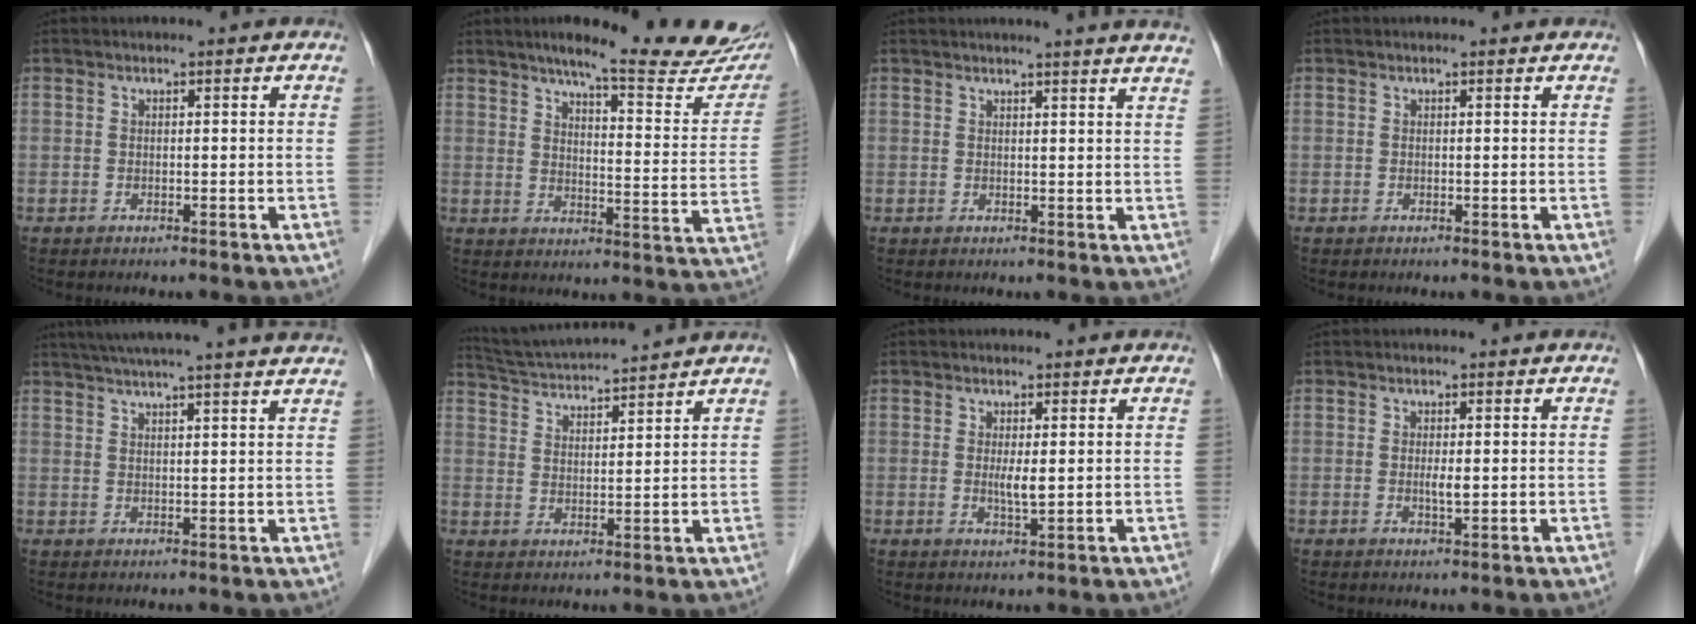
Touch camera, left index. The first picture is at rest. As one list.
[{"total": 20.4, "force": [17.2, 2.3, 10.8], "torque": [-0.136, -0.046, 0.207]}, {"total": 10.1, "force": [9.3, -0.8, 3.7], "torque": [-0.045, -0.016, 0.088]}, {"total": 0.0}, {"total": 19.5, "force": [17.2, -0.3, 9.2], "torque": [-0.151, 0.017, 0.222]}, {"total": 12.1, "force": [11.4, -0.2, 4.1], "torque": [-0.083, 0.023, 0.183]}, {"total": 2.2, "force": [0.3, 0.3, 2.2], "torque": [-0.045, -0.006, 0.008]}, {"total": 1.5, "force": [0.0, 0.2, 1.4], "torque": [-0.029, -0.003, 0.001]}]